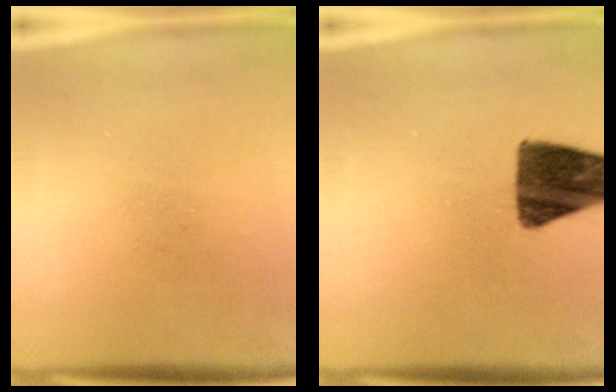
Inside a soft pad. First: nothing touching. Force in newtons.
{"total": 12.8}